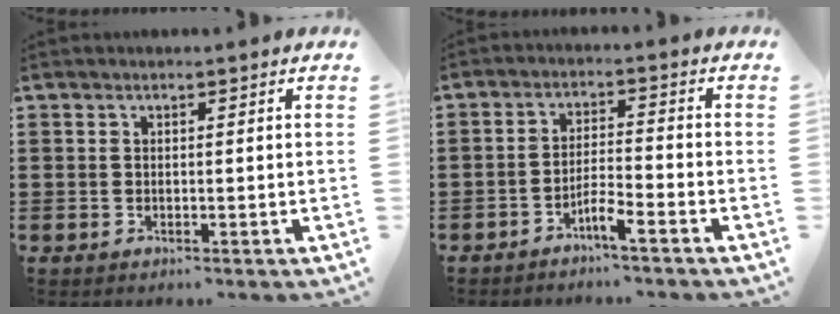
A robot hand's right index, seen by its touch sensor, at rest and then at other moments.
{"total": 3.8, "force": [-3.1, -0.2, 2.3], "torque": [-0.050, -0.004, -0.061]}